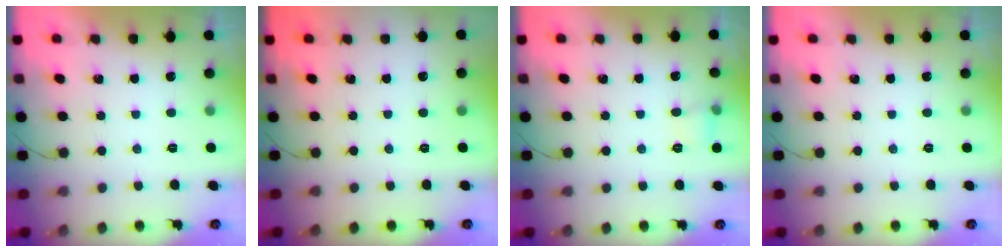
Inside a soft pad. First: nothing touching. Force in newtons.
{"total": 0.0}
{"total": 5.3, "press": 5.1, "slide": 1.3}
{"total": 0.0}